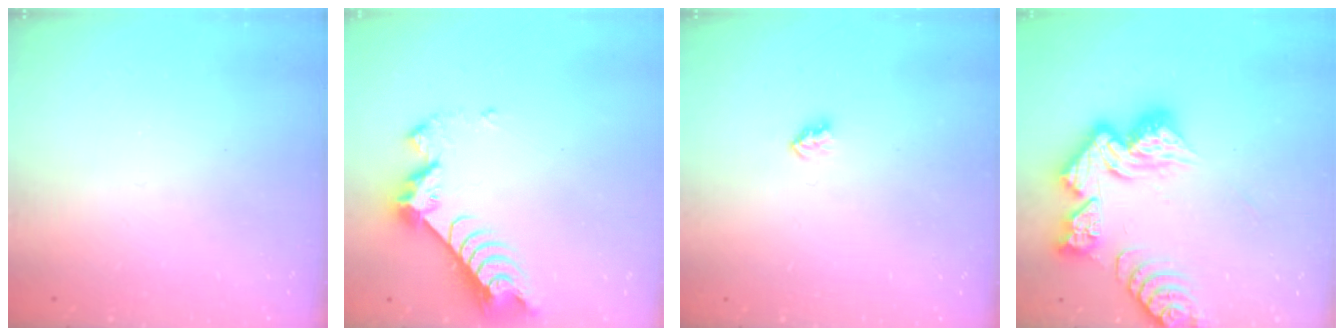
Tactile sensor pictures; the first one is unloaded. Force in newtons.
{"total": 8.1, "press": 8.1, "slide": 0.8}
{"total": 2.6, "press": 2.6, "slide": 0.4}
{"total": 16.4, "press": 16.4, "slide": 1.5}